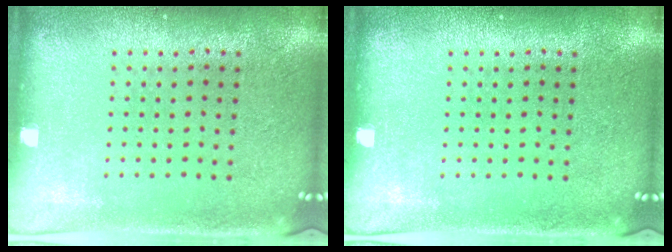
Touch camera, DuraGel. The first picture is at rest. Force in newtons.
{"total": 0.0}